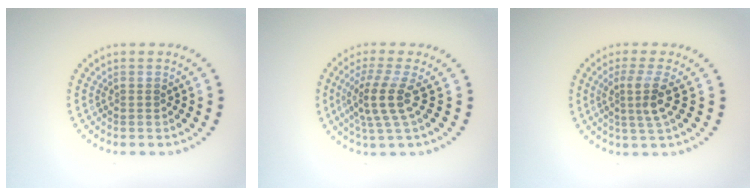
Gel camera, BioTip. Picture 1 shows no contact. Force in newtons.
{"total": 3.7, "press": 2.8, "slide": 2.5}
{"total": 2.9, "press": 2.2, "slide": 1.9}